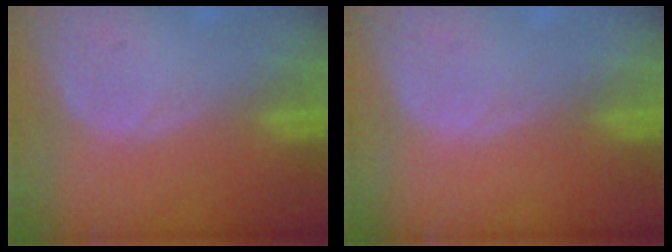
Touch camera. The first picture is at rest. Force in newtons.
{"total": 0.0}